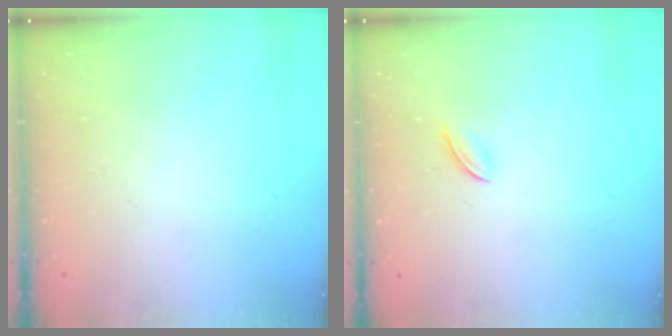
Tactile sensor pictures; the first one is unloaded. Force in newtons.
{"total": 2.3, "press": 2.2, "slide": 0.7}